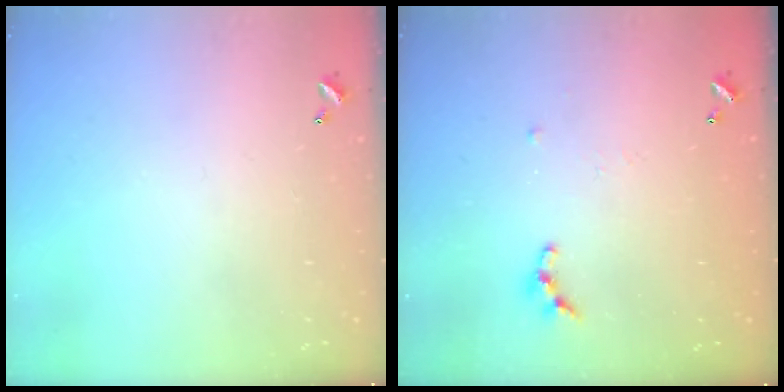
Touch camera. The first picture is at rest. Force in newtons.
{"total": 6.2, "press": 6.2, "slide": 0.7}